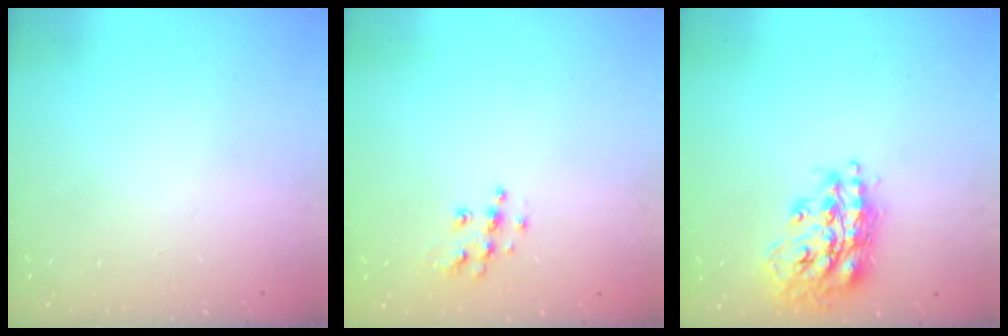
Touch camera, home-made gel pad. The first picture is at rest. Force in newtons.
{"total": 7.4, "press": 7.4, "slide": 0.2}
{"total": 17.5, "press": 17.5, "slide": 1.2}